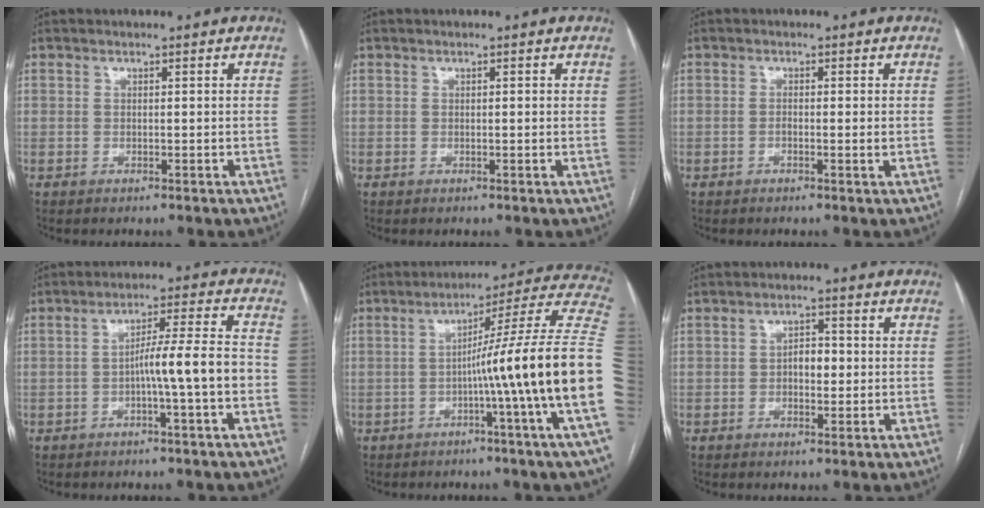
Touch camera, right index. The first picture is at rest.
{"total": 0.5, "force": [0.2, 0.0, 0.5], "torque": [-0.009, 0.000, 0.001]}
{"total": 1.6, "force": [-0.3, 0.3, 1.6], "torque": [-0.026, 0.000, -0.004]}
{"total": 7.8, "force": [-2.3, -0.6, 7.4], "torque": [-0.119, 0.018, -0.034]}
{"total": 20.2, "force": [-3.6, -3.3, 19.6], "torque": [-0.207, 0.019, -0.071]}
{"total": 3.2, "force": [-0.2, 1.7, 2.7], "torque": [-0.039, 0.009, -0.003]}